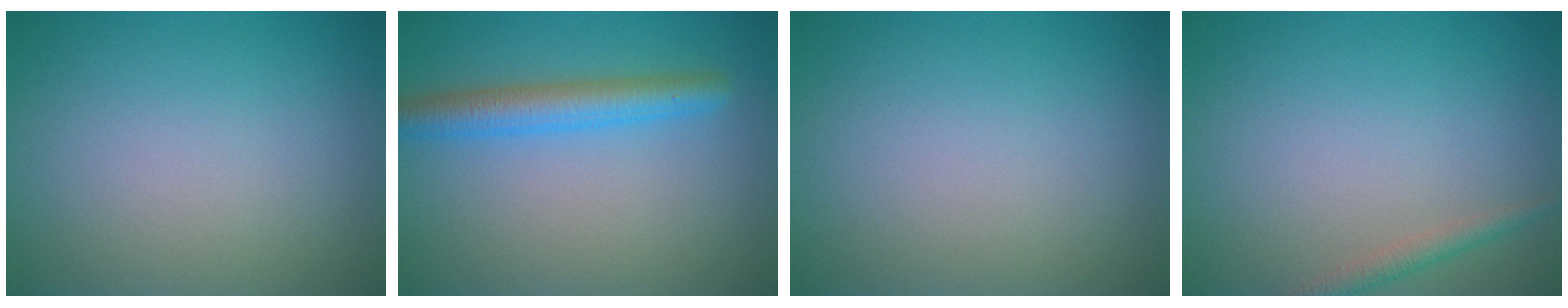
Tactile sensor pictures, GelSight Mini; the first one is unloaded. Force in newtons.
{"total": 3.8, "press": 3.8, "slide": 0.2}
{"total": 0.0}
{"total": 1.4, "press": 1.4, "slide": 0.0}